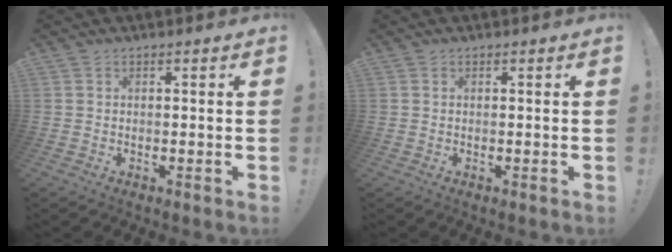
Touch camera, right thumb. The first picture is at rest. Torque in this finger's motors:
{"motor_torque": [0.09, 0.05, -0.28, -0.06, 0.04]}